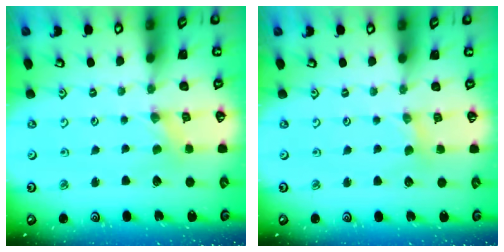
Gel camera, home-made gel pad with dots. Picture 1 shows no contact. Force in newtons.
{"total": 2.0, "press": 2.0, "slide": 0.3}